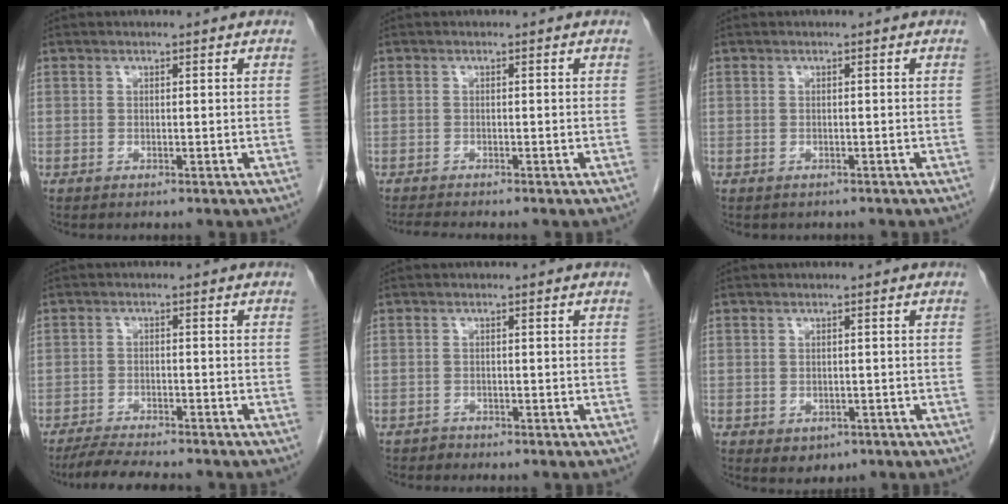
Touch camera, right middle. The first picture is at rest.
{"total": 2.5, "force": [-2.3, -0.3, 1.0], "torque": [-0.019, -0.009, -0.039]}
{"total": 1.3, "force": [-1.1, 0.7, 0.2], "torque": [-0.012, 0.000, -0.013]}
{"total": 6.9, "force": [-6.2, 0.8, 2.9], "torque": [-0.048, -0.017, -0.102]}
{"total": 0.9, "force": [-0.7, 0.4, -0.2], "torque": [-0.003, 0.001, -0.017]}
{"total": 2.4, "force": [-1.0, 1.9, 1.2], "torque": [-0.013, 0.000, 0.001]}